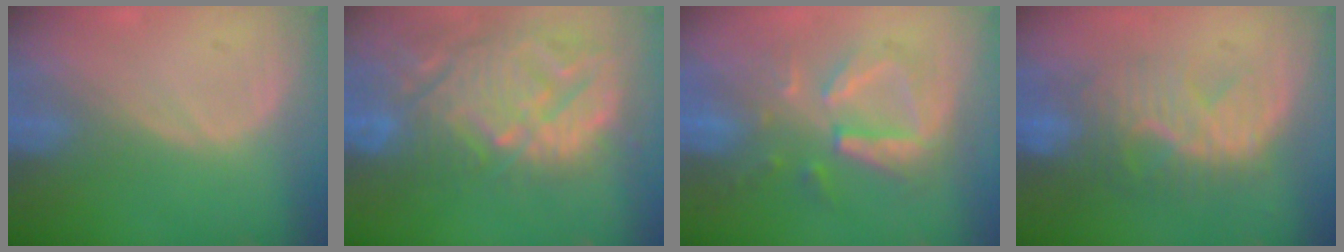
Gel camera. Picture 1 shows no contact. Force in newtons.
{"total": 14.7, "press": 12.6, "slide": 7.5}
{"total": 8.0, "press": 8.0, "slide": 0.1}
{"total": 9.7, "press": 8.6, "slide": 4.4}